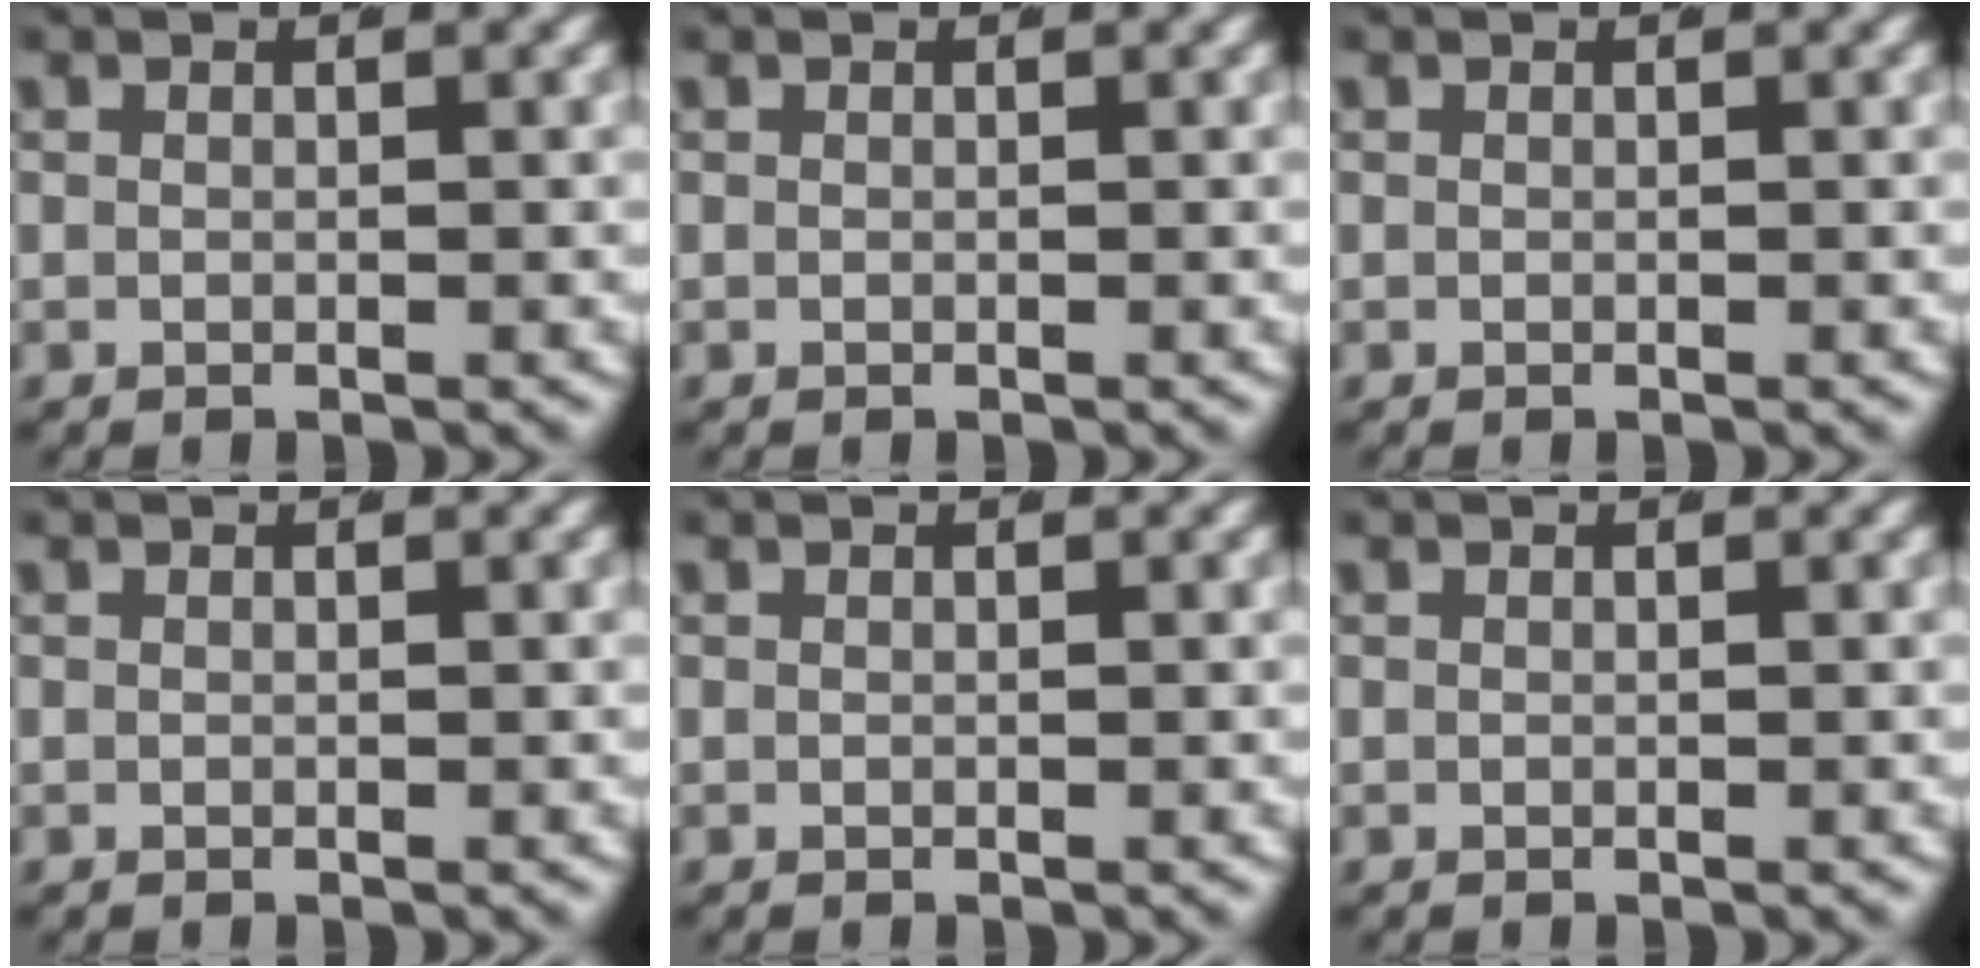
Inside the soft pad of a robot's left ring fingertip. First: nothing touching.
{"total": 0.0}
{"total": 0.0}
{"total": 0.0}
{"total": 0.0}
{"total": 0.0}